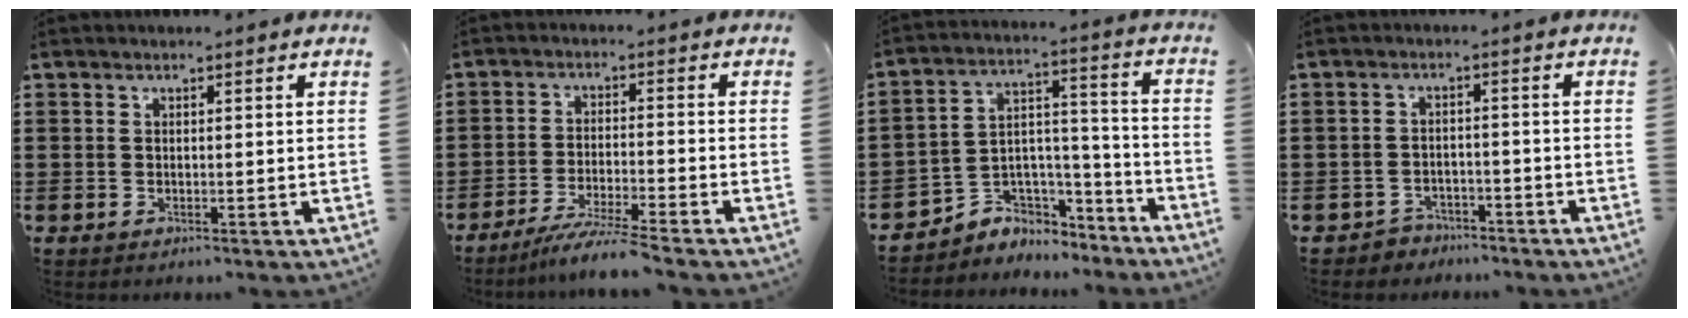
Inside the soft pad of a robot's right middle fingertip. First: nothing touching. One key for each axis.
{"total": 5.3, "fx": -4.7, "fy": -0.5, "fz": 2.3, "tx": -0.051, "ty": -0.020, "tz": -0.090}
{"total": 4.3, "fx": -3.2, "fy": 2.8, "fz": -0.2, "tx": -0.008, "ty": 0.001, "tz": -0.066}
{"total": 2.7, "fx": -2.6, "fy": 0.8, "fz": -0.2, "tx": -0.008, "ty": 0.000, "tz": -0.056}